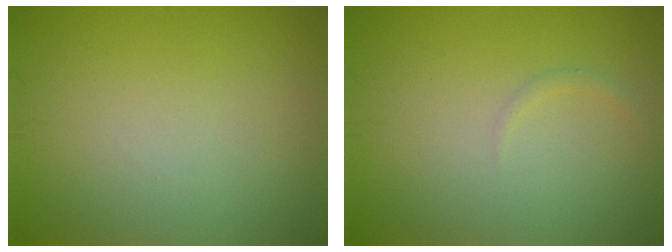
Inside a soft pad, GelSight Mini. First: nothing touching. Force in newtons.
{"total": 0.6, "press": 0.6, "slide": 0.1}